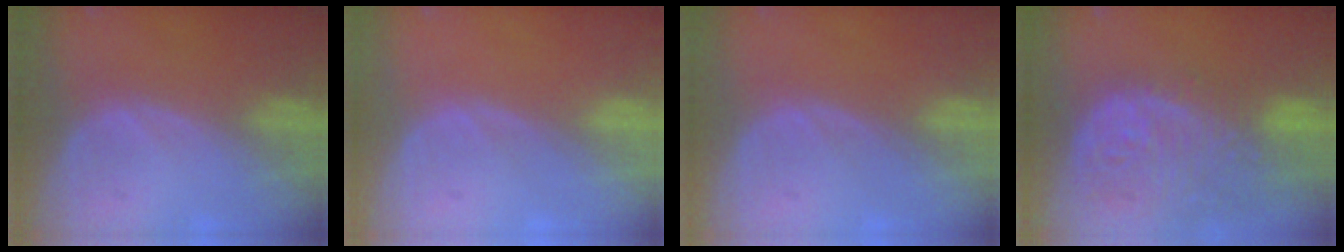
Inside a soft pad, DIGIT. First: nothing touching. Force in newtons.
{"total": 0.0}
{"total": 0.0}
{"total": 14.1, "press": 11.6, "slide": 8.1}